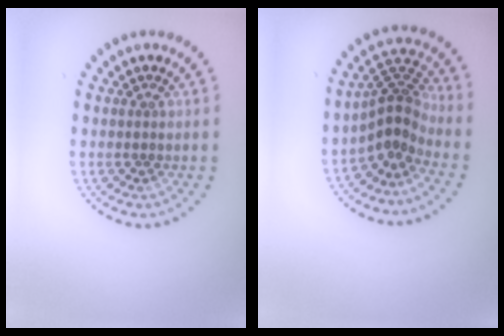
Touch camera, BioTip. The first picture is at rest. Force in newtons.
{"total": 3.2, "press": 2.2, "slide": 2.4}